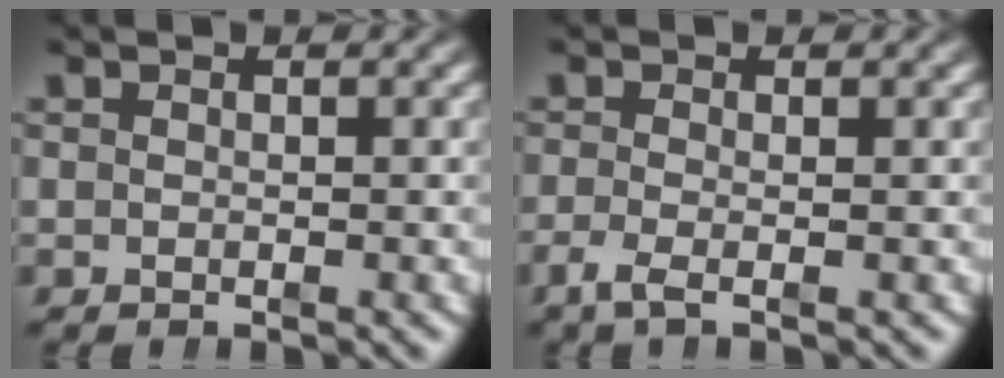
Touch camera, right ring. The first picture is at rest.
{"total": 1.9, "force": [-1.2, 0.4, 1.4], "torque": [-0.043, -0.018, -0.018]}